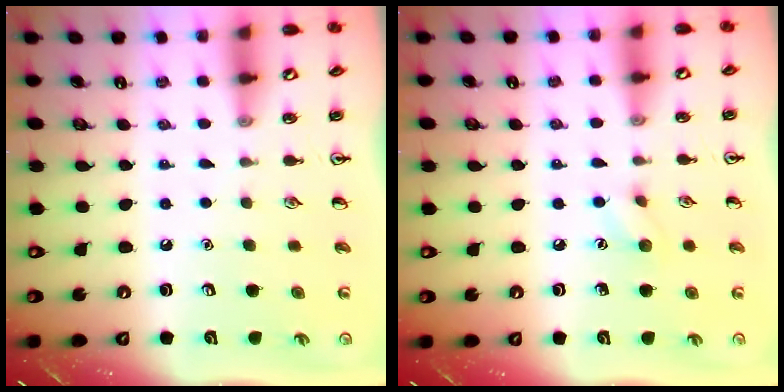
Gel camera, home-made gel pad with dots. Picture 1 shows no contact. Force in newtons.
{"total": 5.3, "press": 5.2, "slide": 1.1}